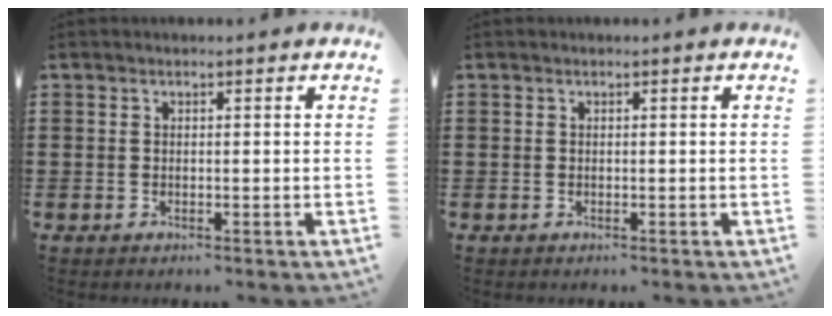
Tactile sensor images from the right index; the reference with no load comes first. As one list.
[{"total": 0.0}]